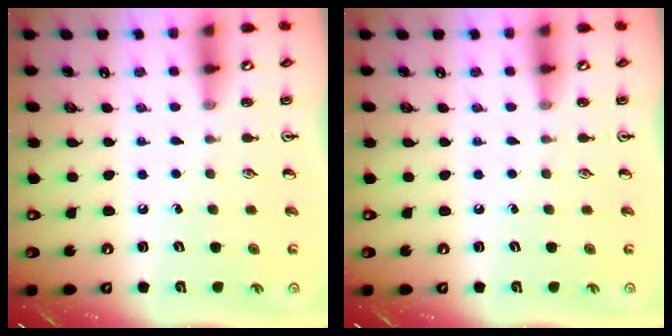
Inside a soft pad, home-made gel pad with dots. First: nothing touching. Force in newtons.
{"total": 0.0}